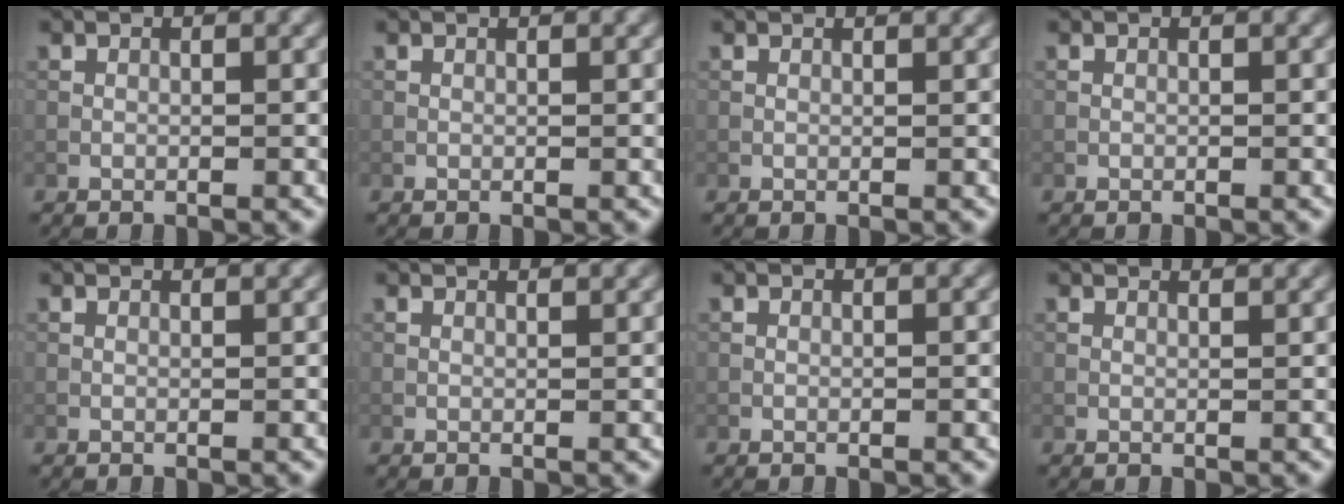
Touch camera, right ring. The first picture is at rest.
{"total": 0.0}
{"total": 1.0, "force": [0.9, 0.1, 0.3], "torque": [-0.011, -0.003, 0.006]}
{"total": 0.0}
{"total": 1.3, "force": [1.2, 0.2, 0.5], "torque": [-0.016, -0.002, 0.007]}
{"total": 1.7, "force": [1.5, 0.3, 0.7], "torque": [-0.017, -0.004, 0.011]}
{"total": 0.0}
{"total": 2.0, "force": [1.8, 0.4, 0.9], "torque": [-0.014, -0.003, 0.012]}